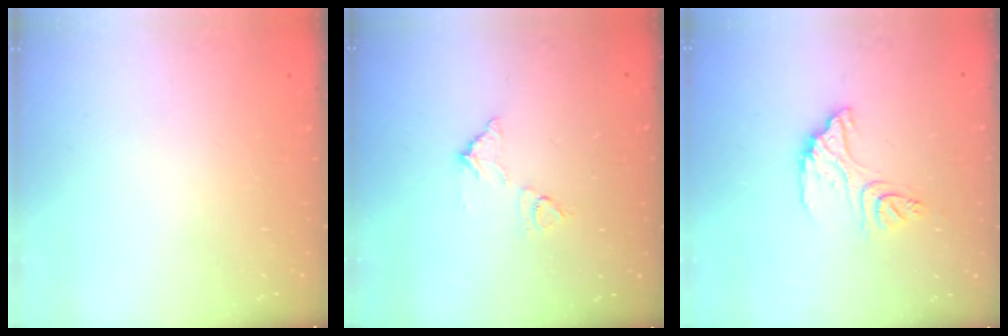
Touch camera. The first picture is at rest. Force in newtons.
{"total": 7.3, "press": 7.3, "slide": 0.3}
{"total": 12.5, "press": 12.4, "slide": 1.1}